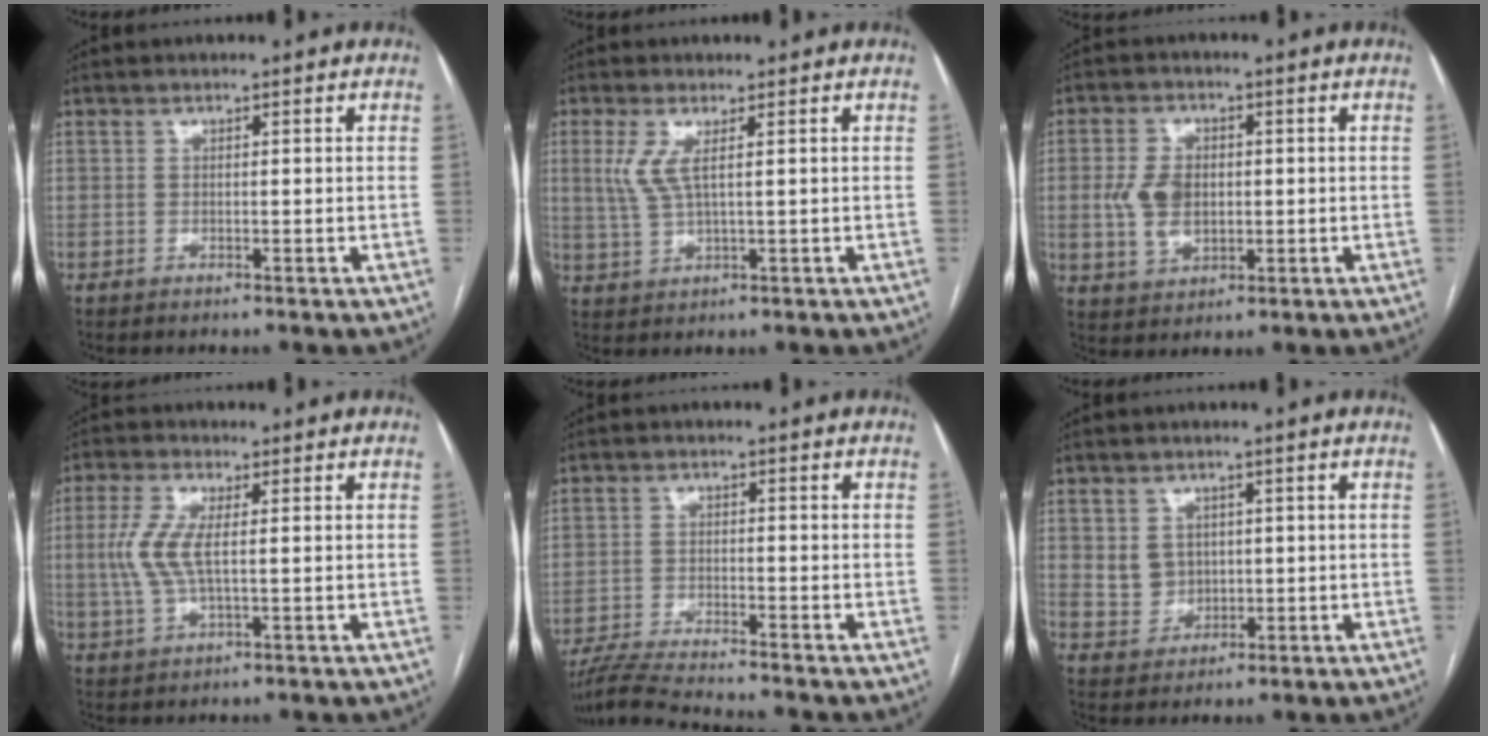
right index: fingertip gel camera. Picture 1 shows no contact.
{"total": 4.3, "force": [1.4, 0.7, 4.0], "torque": [-0.104, 0.003, 0.035]}
{"total": 6.7, "force": [0.0, 4.5, 5.0], "torque": [-0.109, 0.010, 0.010]}
{"total": 6.4, "force": [0.6, 2.0, 6.1], "torque": [-0.152, 0.001, 0.012]}
{"total": 7.6, "force": [-7.2, -0.5, 2.6], "torque": [-0.047, -0.019, -0.127]}
{"total": 4.4, "force": [0.7, 4.2, 1.3], "torque": [-0.025, 0.014, 0.022]}